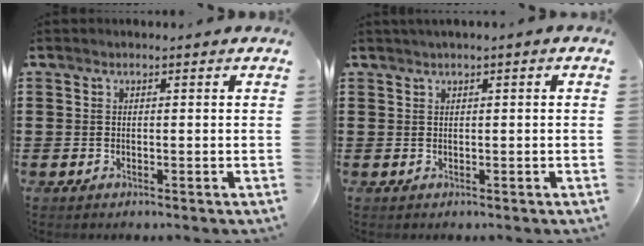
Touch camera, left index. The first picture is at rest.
{"total": 0.8, "force": [0.2, -0.1, 0.8], "torque": [-0.012, -0.005, 0.005]}